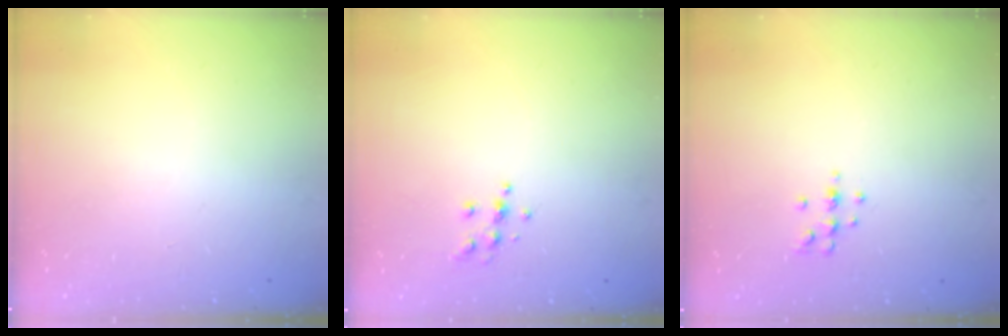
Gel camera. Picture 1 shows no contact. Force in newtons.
{"total": 6.2, "press": 6.2, "slide": 0.6}
{"total": 5.5, "press": 5.2, "slide": 1.6}